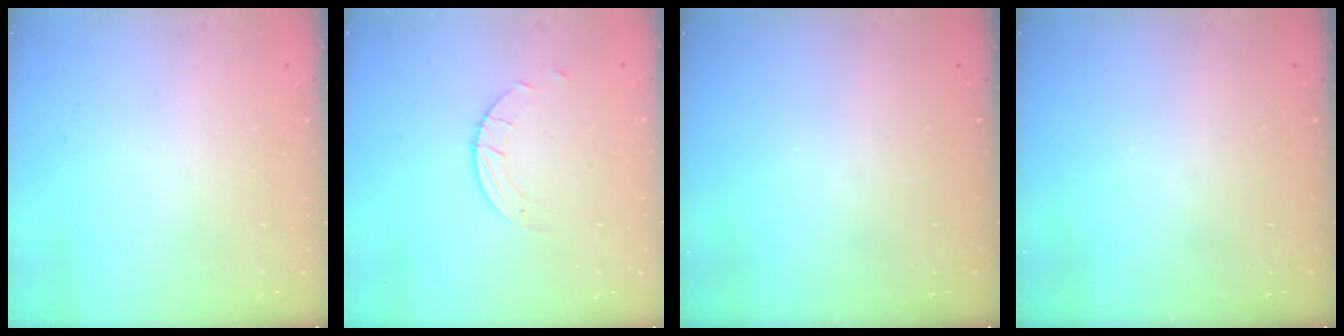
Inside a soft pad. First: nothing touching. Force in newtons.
{"total": 2.7, "press": 2.7, "slide": 0.3}
{"total": 0.0}
{"total": 0.0}